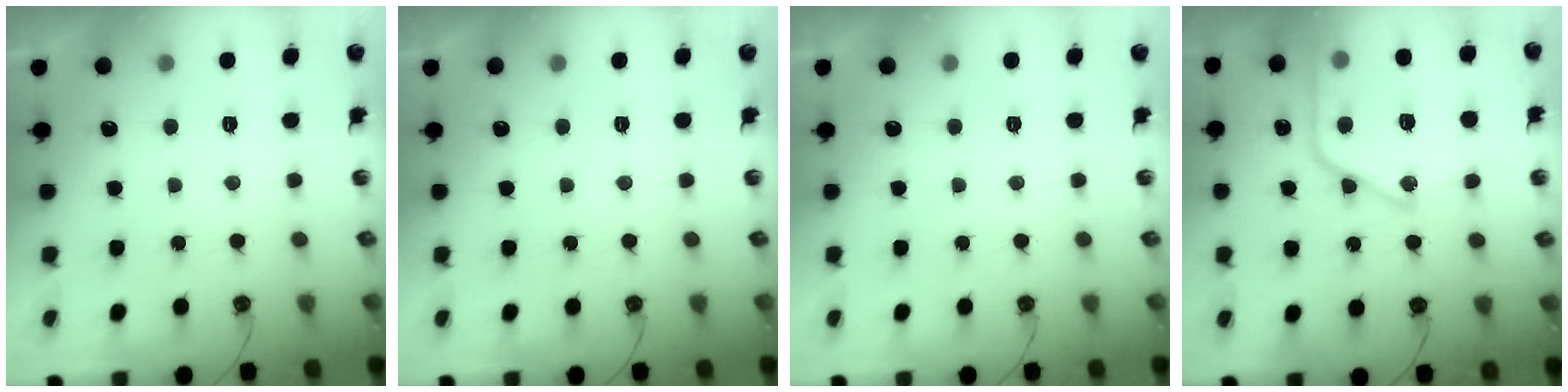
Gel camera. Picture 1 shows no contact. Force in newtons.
{"total": 0.0}
{"total": 0.0}
{"total": 21.3, "press": 21.2, "slide": 1.8}